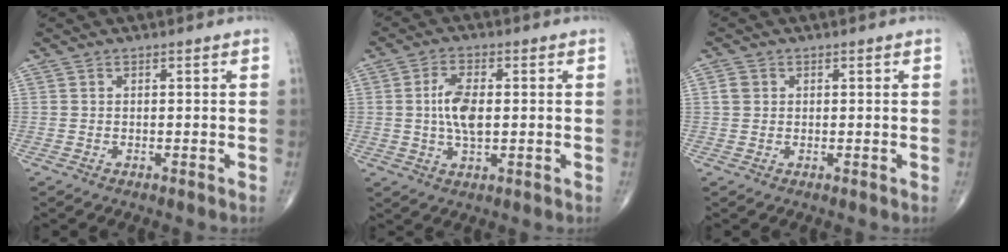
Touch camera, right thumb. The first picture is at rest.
{"total": 9.5, "force": [0.3, 4.3, 8.4], "torque": [-0.169, 0.001, 0.006]}
{"total": 2.0, "force": [0.5, 1.8, 0.9], "torque": [-0.012, 0.002, 0.008]}